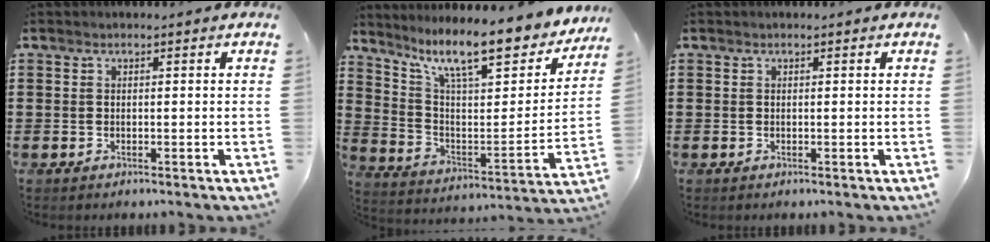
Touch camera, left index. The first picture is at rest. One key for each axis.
{"total": 11.9, "fx": 9.2, "fy": 2.3, "fz": 7.2, "tx": -0.151, "ty": -0.061, "tz": 0.151}
{"total": 0.0}